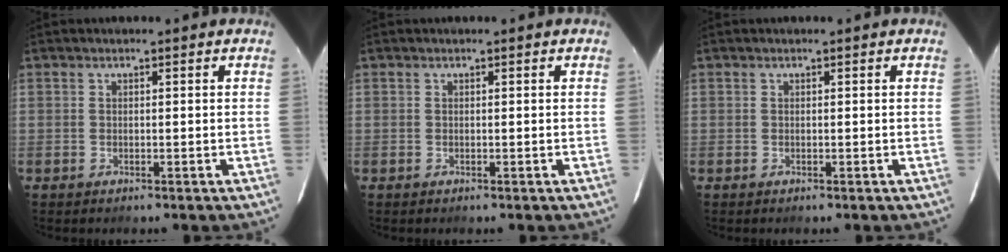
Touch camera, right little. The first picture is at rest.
{"total": 0.0}
{"total": 0.0}